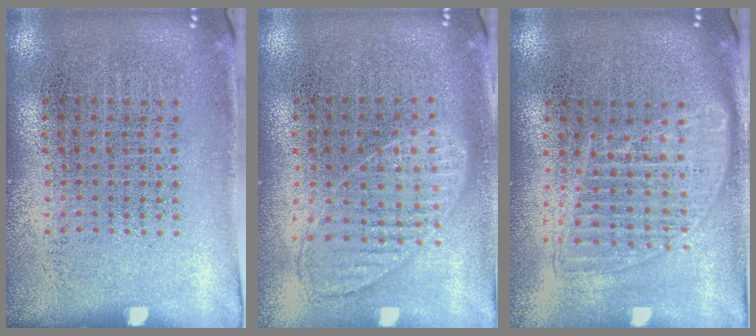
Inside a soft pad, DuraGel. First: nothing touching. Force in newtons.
{"total": 0.9, "press": 0.9, "slide": 0.2}
{"total": 1.6, "press": 1.4, "slide": 0.8}